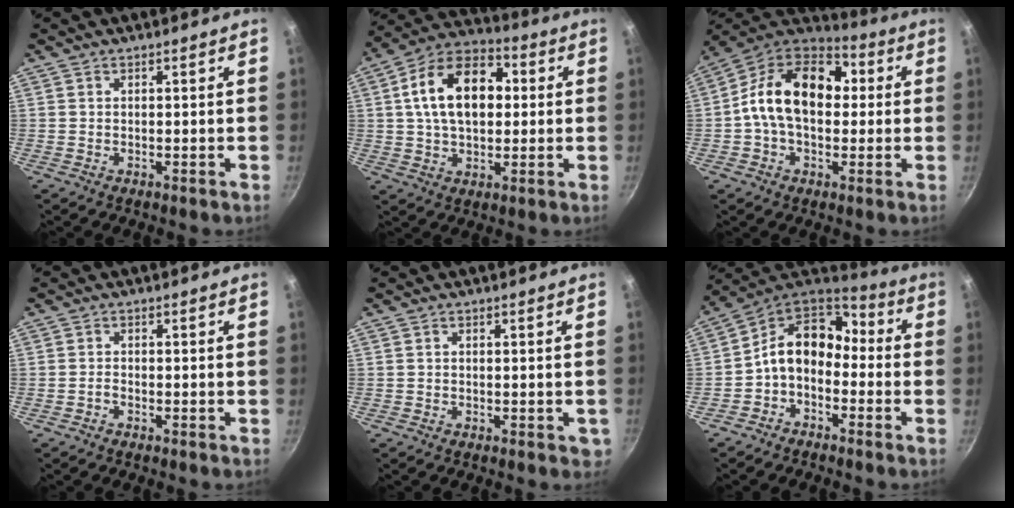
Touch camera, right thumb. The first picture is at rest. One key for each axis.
{"total": 16.9, "fx": 2.6, "fy": 10.9, "fz": 12.7, "tx": -0.181, "ty": 0.024, "tz": 0.029}
{"total": 18.0, "fx": 1.4, "fy": 12.3, "fz": 13.1, "tx": -0.182, "ty": 0.035, "tz": -0.002}
{"total": 0.9, "fx": -0.7, "fy": 0.3, "fz": 0.3, "tx": -0.009, "ty": 0.007, "tz": -0.019}
{"total": 2.1, "fx": -0.7, "fy": 1.2, "fz": 1.5, "tx": -0.015, "ty": 0.000, "tz": -0.009}
{"total": 11.5, "fx": -2.3, "fy": 8.5, "fz": 7.4, "tx": -0.109, "ty": 0.062, "tz": -0.066}